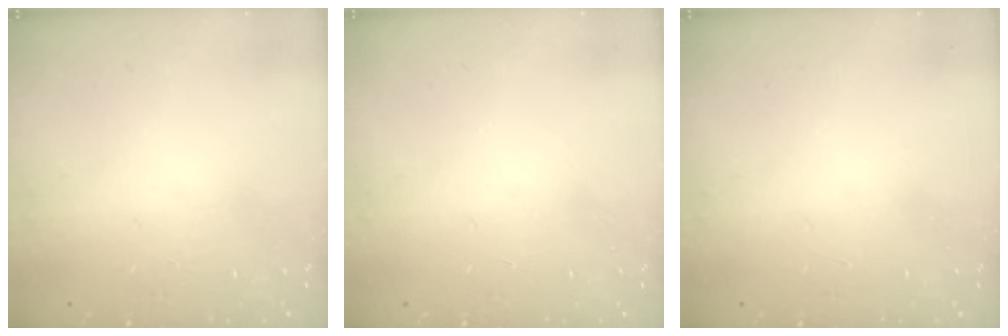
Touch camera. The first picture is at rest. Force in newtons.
{"total": 0.0}
{"total": 1.0, "press": 0.0, "slide": 1.0}